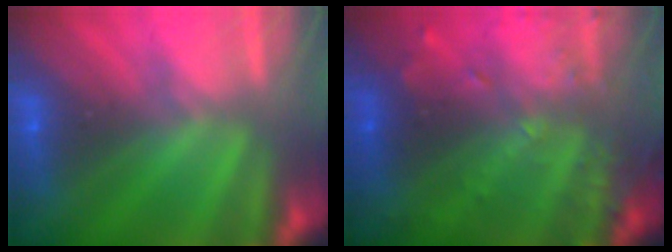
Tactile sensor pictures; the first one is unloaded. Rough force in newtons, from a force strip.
{"total": 7.5}